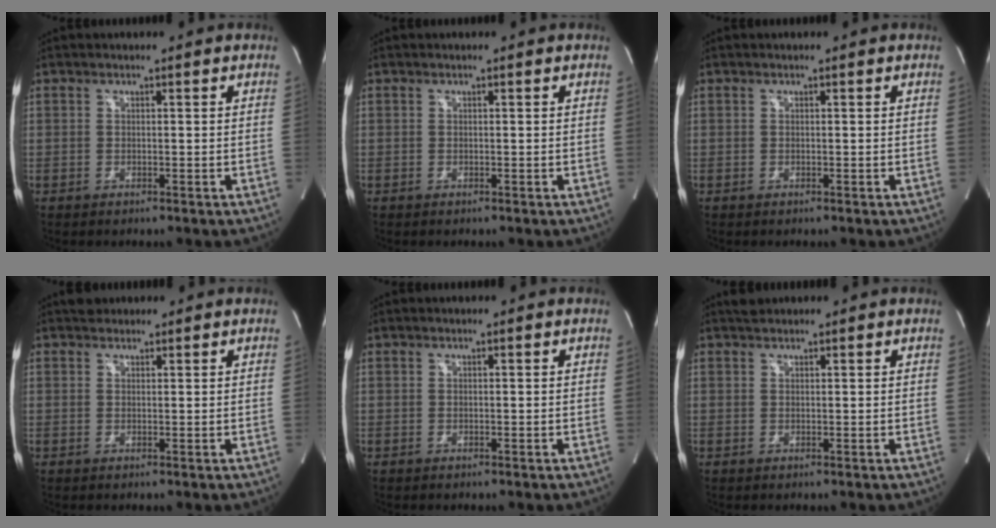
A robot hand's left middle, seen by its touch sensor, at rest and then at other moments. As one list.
[{"total": 0.0}, {"total": 0.0}, {"total": 1.8, "force": [1.5, 0.9, 0.2], "torque": [-0.008, 0.013, 0.023]}, {"total": 0.0}, {"total": 1.4, "force": [1.3, 0.4, 0.3], "torque": [-0.015, 0.013, 0.026]}]